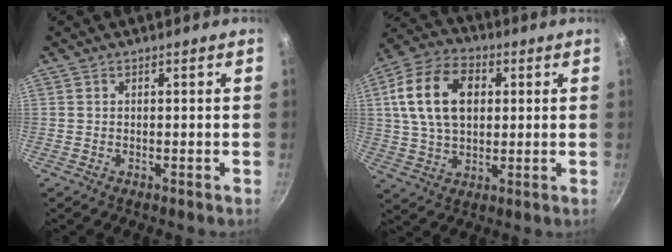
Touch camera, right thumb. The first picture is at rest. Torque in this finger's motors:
{"motor_torque": [-0.58, 1.20, 0.80, -0.43, 0.20]}